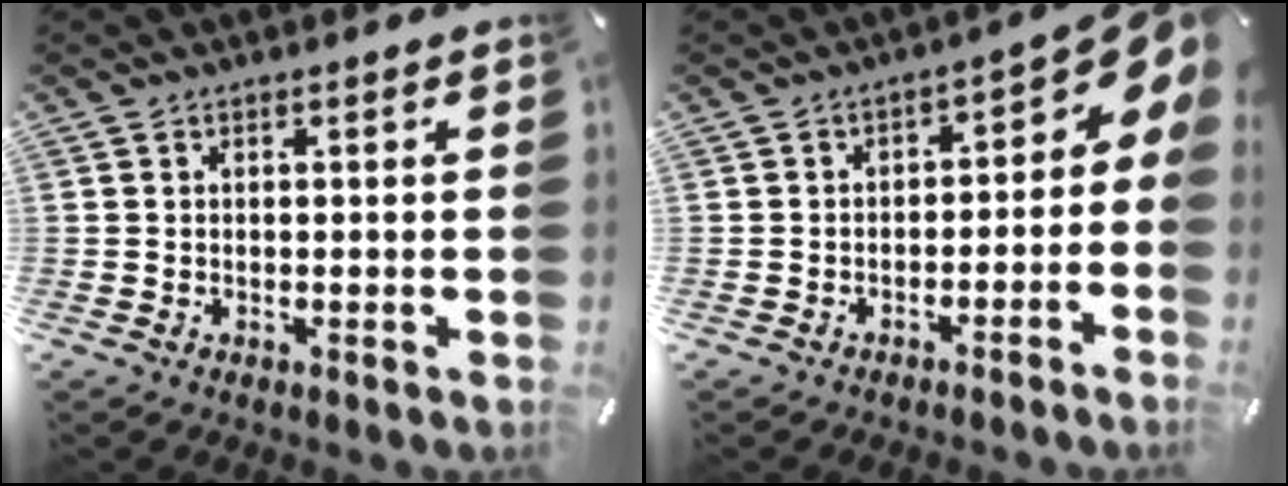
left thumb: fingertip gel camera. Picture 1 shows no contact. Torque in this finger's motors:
{"motor_torque": [1.25, 2.66, 0.32, 0.01, 0.03]}